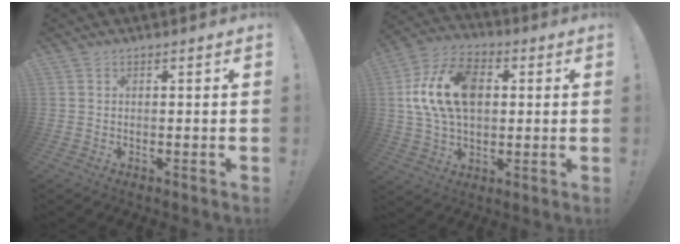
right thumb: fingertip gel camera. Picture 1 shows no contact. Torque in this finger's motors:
{"motor_torque": [0.78, 1.55, 1.77, -0.19, 0.15]}